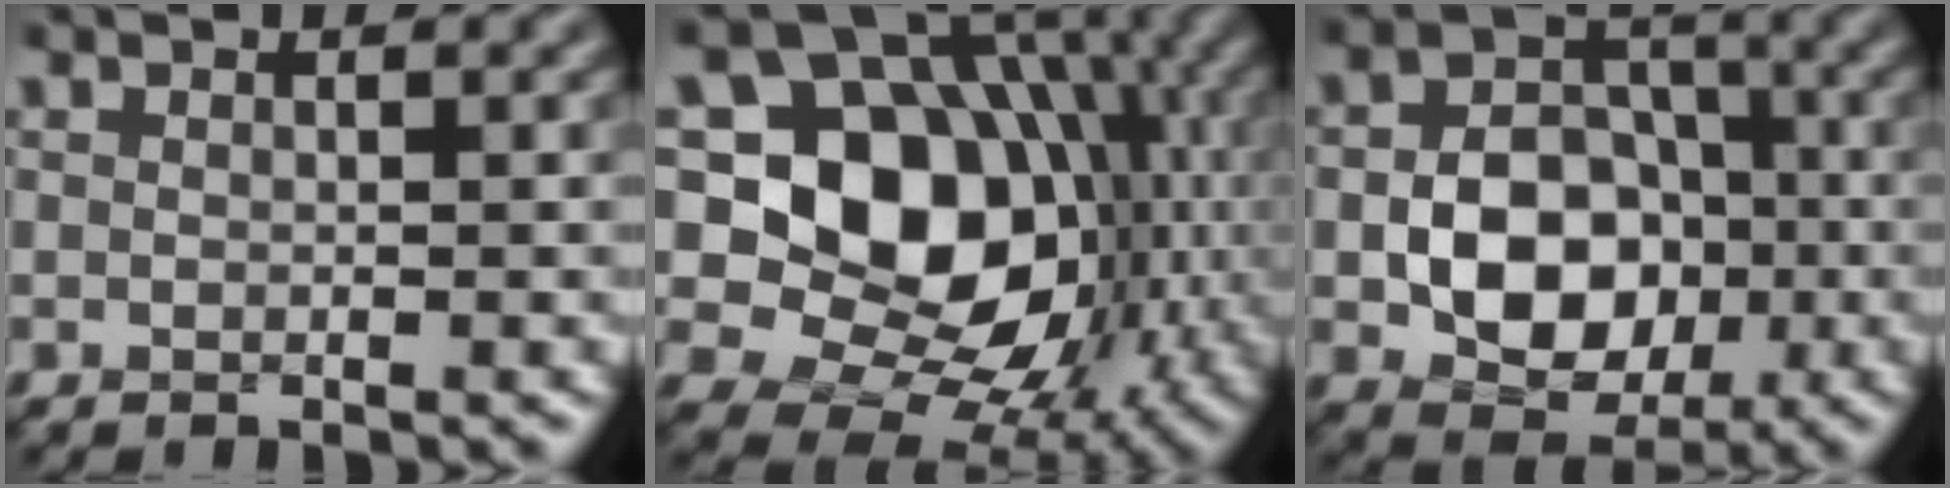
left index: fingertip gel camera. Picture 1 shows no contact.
{"total": 14.7, "force": [0.2, 11.6, 9.0], "torque": [-0.125, 0.000, -0.011]}
{"total": 7.7, "force": [-1.9, 5.7, 4.9], "torque": [-0.075, -0.001, -0.033]}